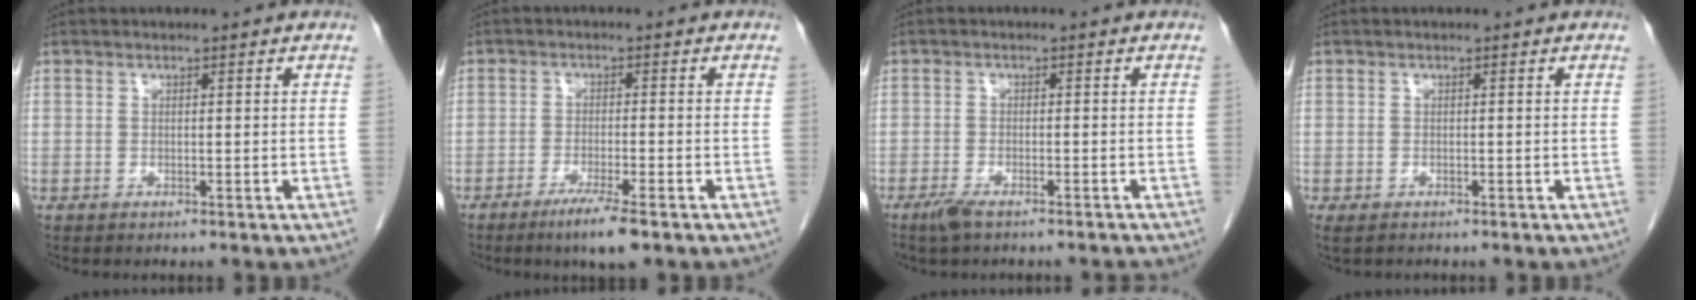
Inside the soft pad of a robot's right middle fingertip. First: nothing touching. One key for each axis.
{"total": 5.5, "fx": -3.6, "fy": 0.1, "fz": 4.2, "tx": -0.075, "ty": -0.014, "tz": -0.062}
{"total": 4.1, "fx": -3.4, "fy": 0.7, "fz": 2.2, "tx": -0.036, "ty": -0.007, "tz": -0.056}
{"total": 1.7, "fx": -1.3, "fy": 0.6, "fz": 0.9, "tx": -0.015, "ty": -0.005, "tz": -0.018}